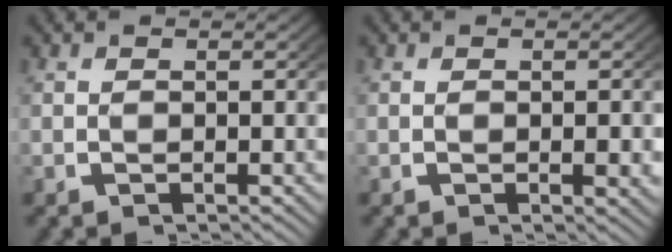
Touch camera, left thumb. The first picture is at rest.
{"total": 0.9, "force": [0.1, 0.2, 0.9], "torque": [-0.014, -0.002, 0.003]}